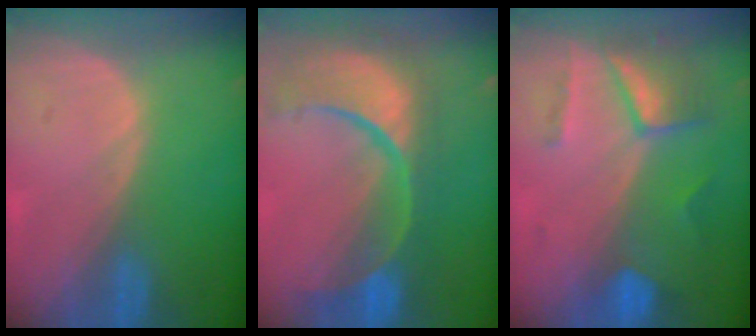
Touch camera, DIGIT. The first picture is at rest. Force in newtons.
{"total": 13.7, "press": 10.8, "slide": 8.4}
{"total": 7.3, "press": 6.5, "slide": 3.4}